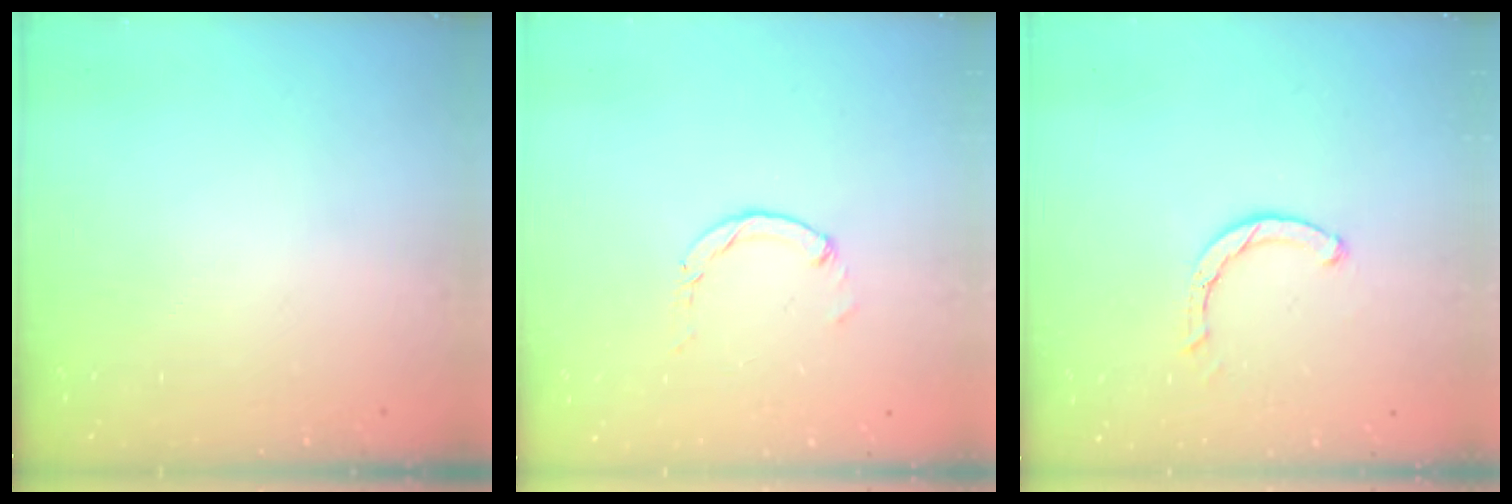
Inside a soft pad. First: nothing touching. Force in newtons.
{"total": 1.1, "press": 1.1, "slide": 0.2}
{"total": 1.6, "press": 1.6, "slide": 0.2}